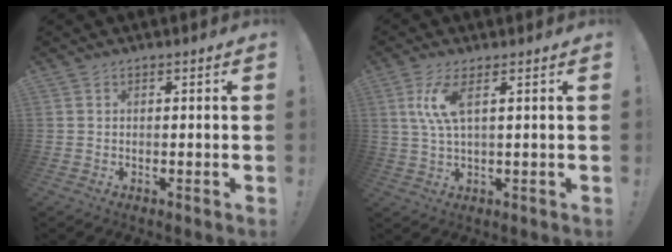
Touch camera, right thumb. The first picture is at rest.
{"total": 7.4, "force": [2.5, 1.8, 6.7], "torque": [-0.136, -0.004, 0.042]}